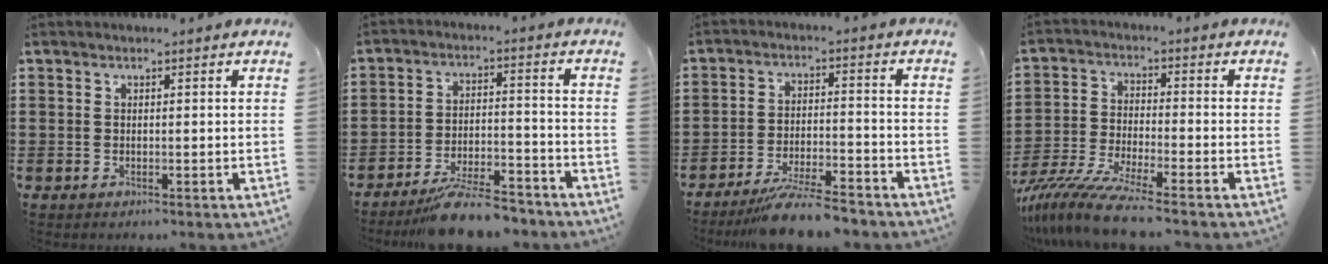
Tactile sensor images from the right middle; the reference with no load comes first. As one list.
[{"total": 8.0, "force": [-7.2, 1.1, 3.4], "torque": [-0.053, 0.018, -0.132]}, {"total": 7.6, "force": [-6.7, 0.2, 3.5], "torque": [-0.064, 0.000, -0.127]}, {"total": 8.1, "force": [-6.9, 0.1, 4.2], "torque": [-0.096, -0.011, -0.137]}]